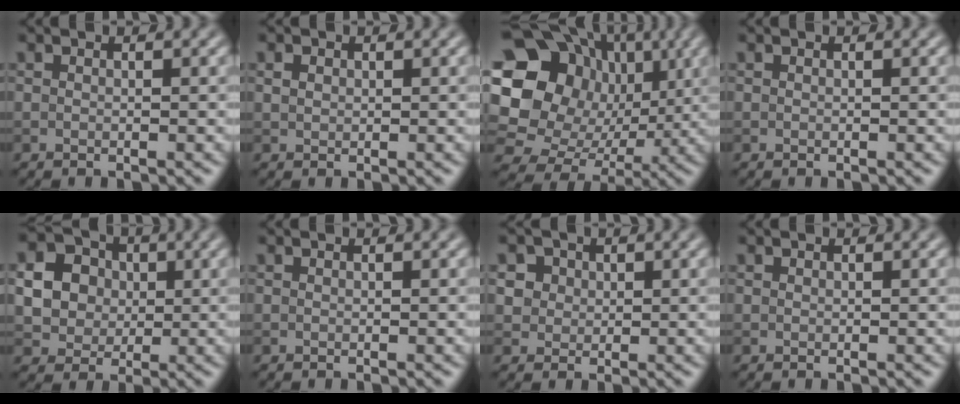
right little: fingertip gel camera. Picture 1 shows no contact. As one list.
[{"total": 1.0, "force": [0.4, 0.8, 0.5], "torque": [-0.010, 0.001, 0.006]}, {"total": 18.6, "force": [3.3, 16.4, 8.1], "torque": [-0.191, 0.038, 0.049]}, {"total": 0.0}, {"total": 5.2, "force": [0.4, 4.6, 2.2], "torque": [-0.049, 0.007, -0.001]}, {"total": 0.0}, {"total": 3.8, "force": [1.6, 3.1, 1.5], "torque": [-0.028, 0.010, 0.027]}, {"total": 0.0}]